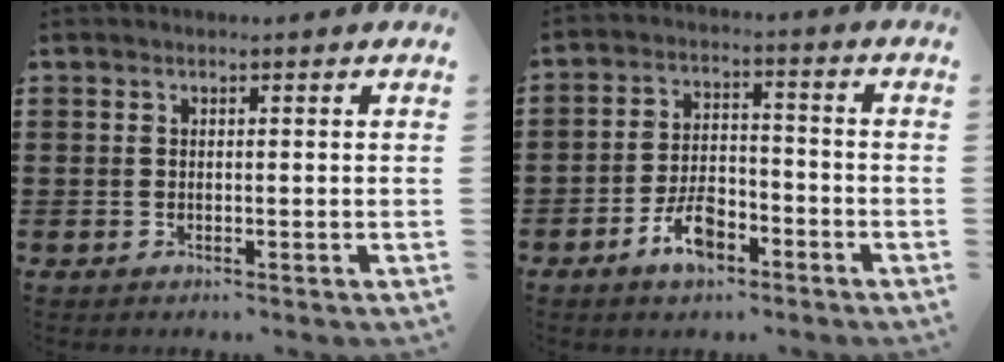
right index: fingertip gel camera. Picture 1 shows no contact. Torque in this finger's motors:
{"motor_torque": [2.14, 0.00, 0.28, 0.00]}